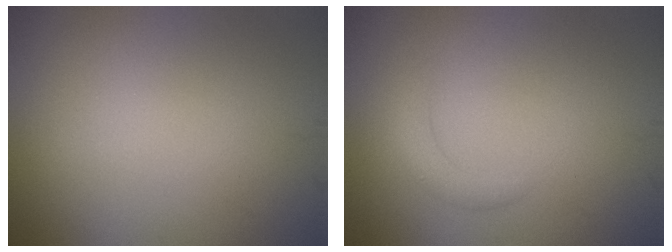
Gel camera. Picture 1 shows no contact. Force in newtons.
{"total": 1.6, "press": 1.6, "slide": 0.1}